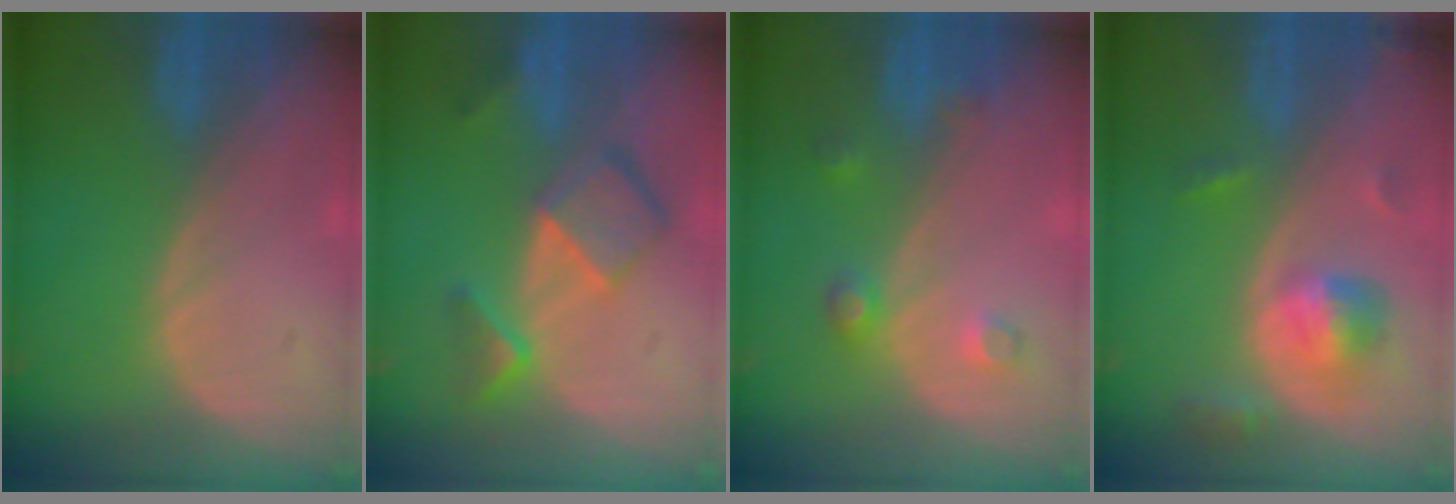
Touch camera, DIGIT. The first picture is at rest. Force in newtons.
{"total": 7.4, "press": 6.4, "slide": 3.8}
{"total": 3.6, "press": 3.3, "slide": 1.3}
{"total": 5.6, "press": 5.2, "slide": 1.9}